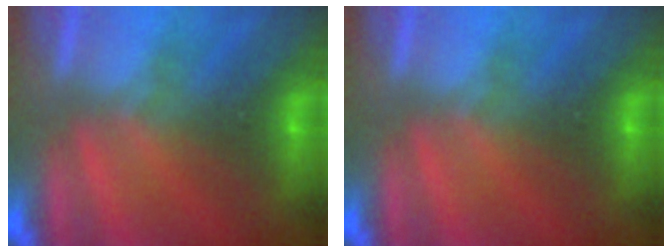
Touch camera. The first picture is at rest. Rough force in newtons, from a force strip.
{"total": 0.0}